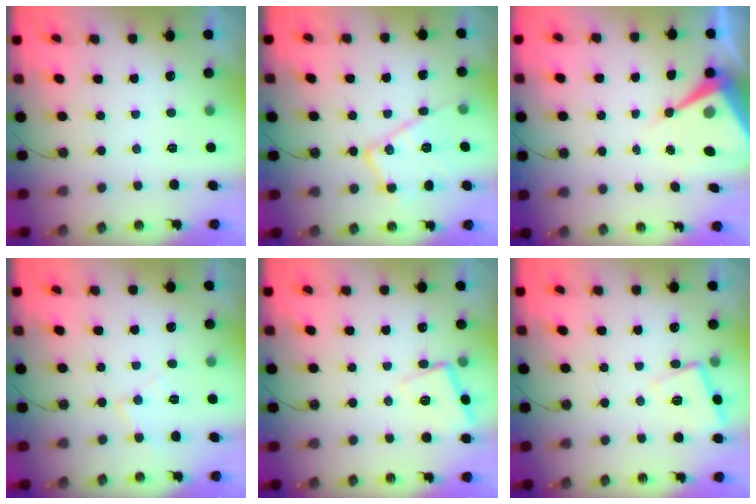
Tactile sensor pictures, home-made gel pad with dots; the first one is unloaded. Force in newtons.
{"total": 15.3, "press": 15.3, "slide": 0.5}
{"total": 10.6, "press": 10.6, "slide": 0.6}
{"total": 6.5, "press": 6.5, "slide": 0.4}
{"total": 8.5, "press": 8.5, "slide": 1.0}
{"total": 8.5, "press": 8.5, "slide": 1.0}